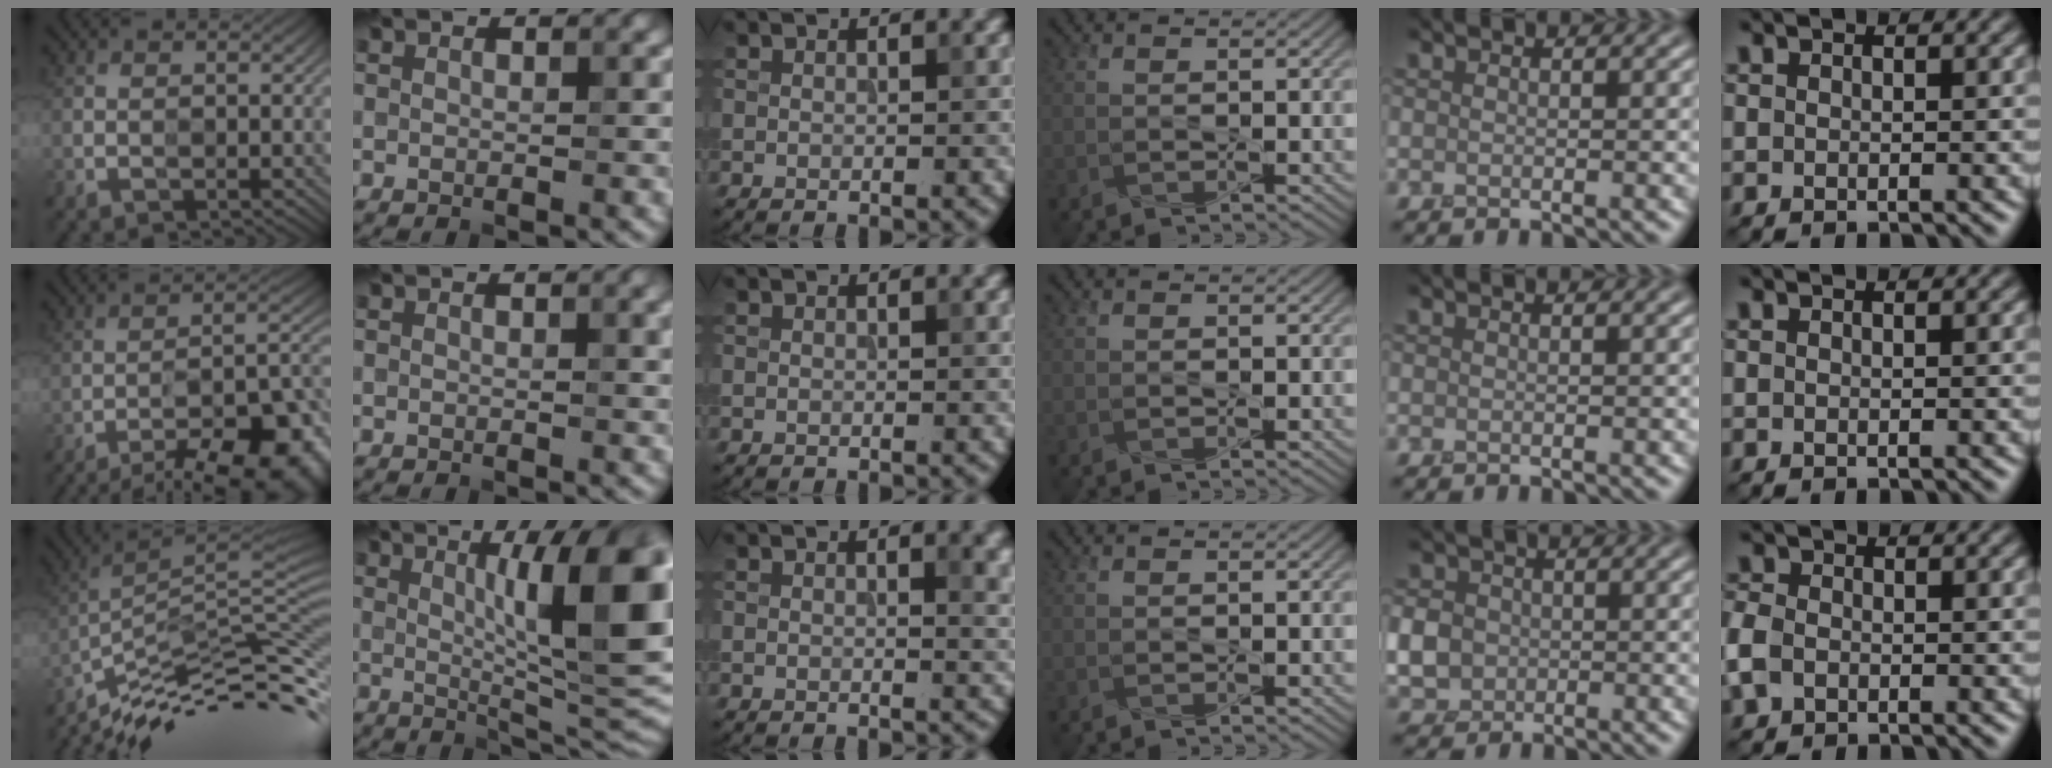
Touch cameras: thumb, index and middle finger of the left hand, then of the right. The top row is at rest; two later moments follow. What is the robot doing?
{"motion": "press", "object": "syringe"}